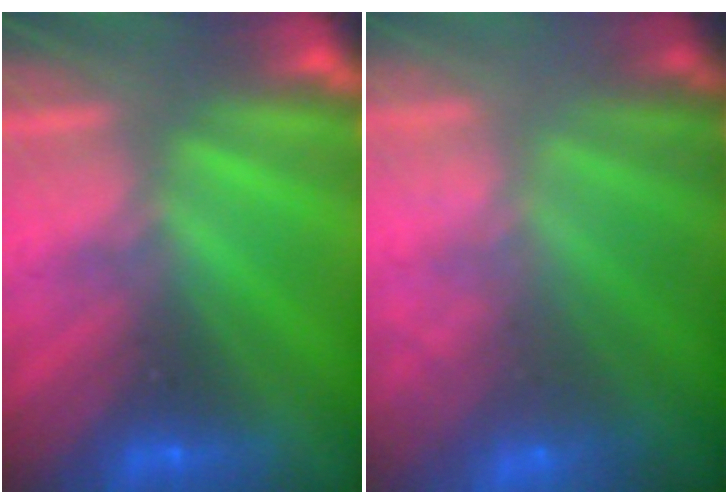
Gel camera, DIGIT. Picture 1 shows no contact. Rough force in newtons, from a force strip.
{"total": 7.3}